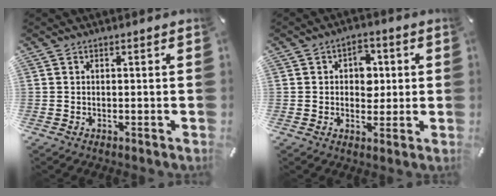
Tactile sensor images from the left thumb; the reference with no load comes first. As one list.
[{"total": 6.2, "force": [0.8, 5.0, 3.6], "torque": [-0.031, -0.004, 0.003]}]